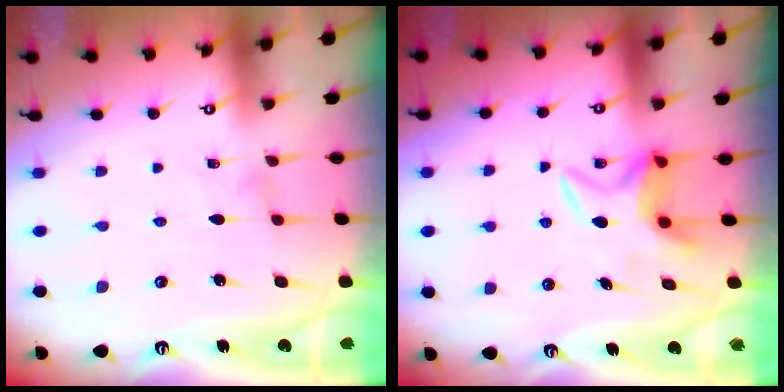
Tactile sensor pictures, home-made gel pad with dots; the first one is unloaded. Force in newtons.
{"total": 5.5, "press": 5.5, "slide": 0.3}